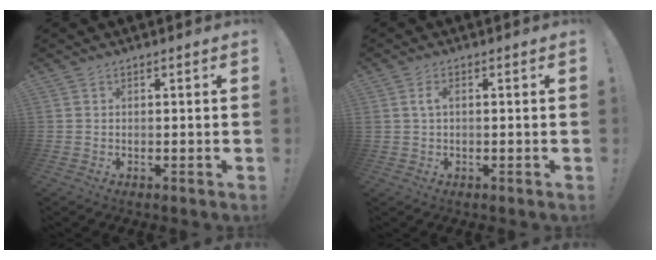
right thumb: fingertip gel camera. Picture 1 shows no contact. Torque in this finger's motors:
{"motor_torque": [0.05, 0.03, -0.06, 0.08, 0.01]}